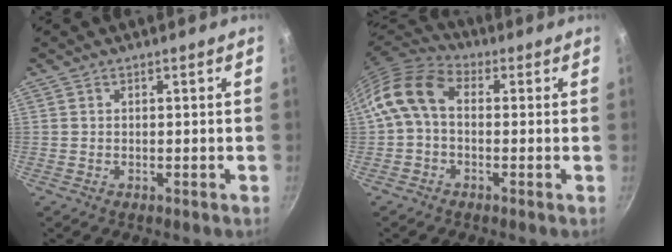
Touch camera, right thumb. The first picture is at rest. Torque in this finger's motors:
{"motor_torque": [-0.63, 0.80, 0.69, -0.60, 0.30]}